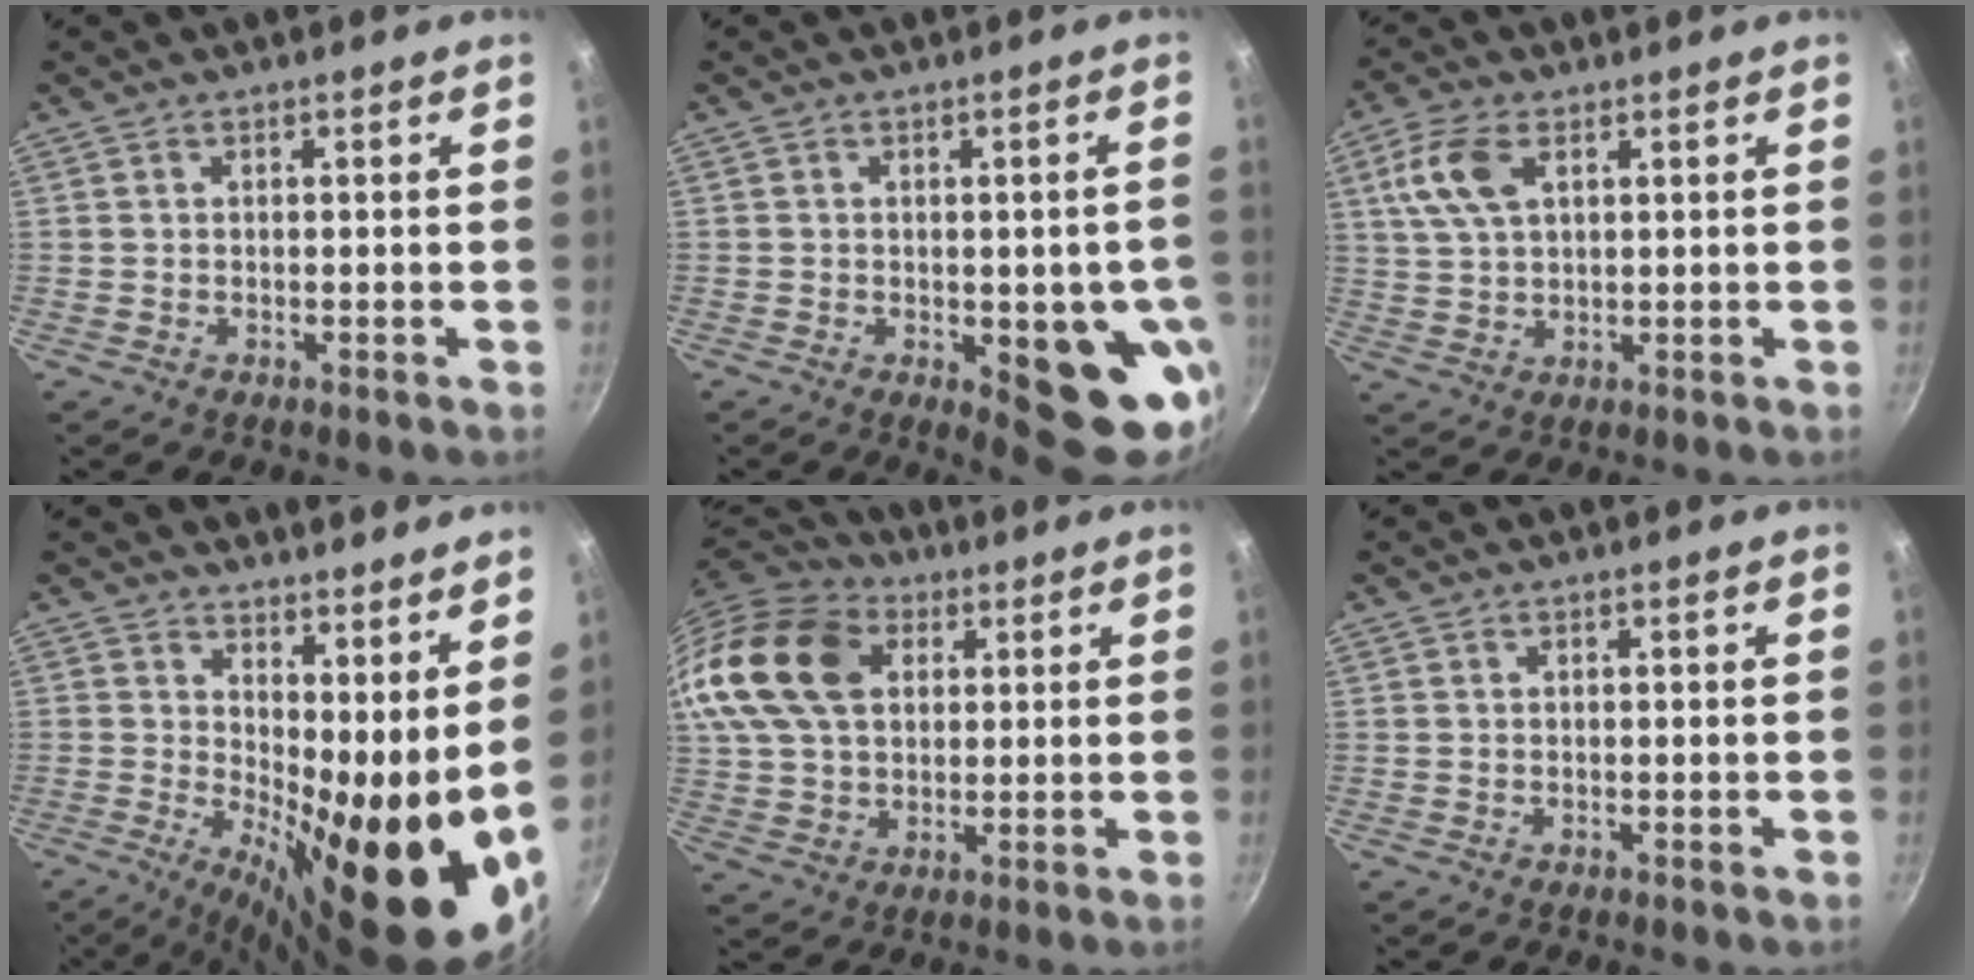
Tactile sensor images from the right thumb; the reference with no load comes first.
{"total": 12.5, "force": [-2.9, 5.2, 11.0], "torque": [-0.086, -0.002, -0.029]}
{"total": 8.2, "force": [3.1, 4.4, 6.1], "torque": [-0.126, 0.005, 0.061]}
{"total": 20.1, "force": [2.7, 7.6, 18.5], "torque": [-0.233, -0.025, 0.050]}
{"total": 22.1, "force": [7.2, 15.6, 13.9], "torque": [-0.281, 0.017, 0.125]}
{"total": 0.0}